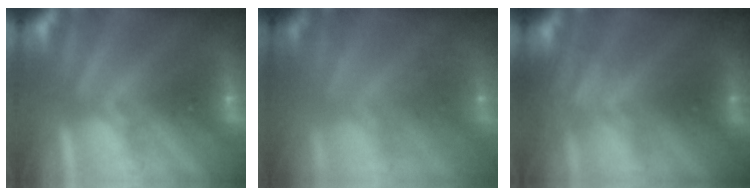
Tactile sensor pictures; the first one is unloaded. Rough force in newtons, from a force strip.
{"total": 7.2}
{"total": 2.4}